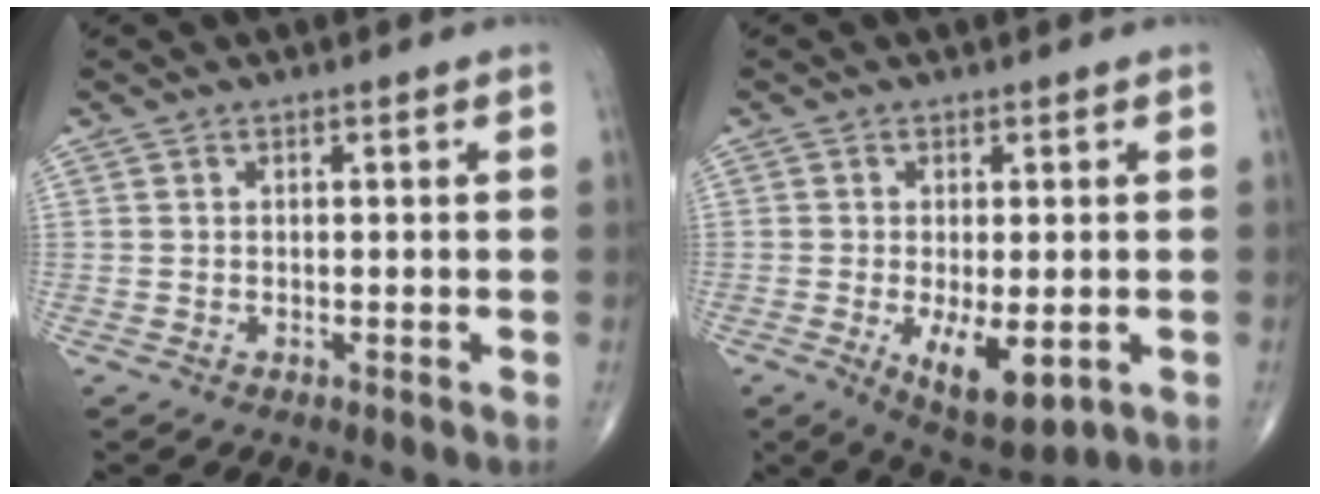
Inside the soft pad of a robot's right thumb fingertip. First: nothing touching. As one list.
[{"total": 9.0, "force": [-2.4, 3.7, 7.9], "torque": [-0.122, -0.018, -0.027]}]